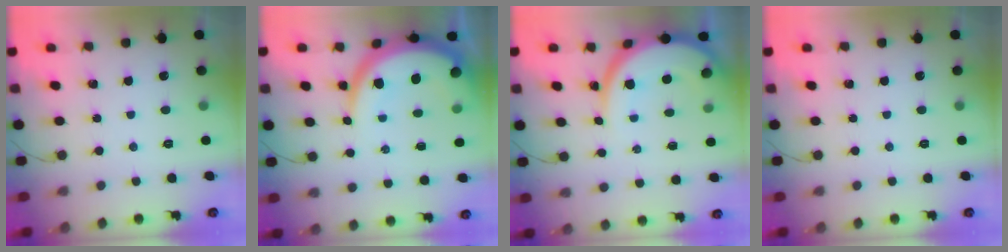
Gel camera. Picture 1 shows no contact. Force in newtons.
{"total": 14.1, "press": 14.0, "slide": 1.4}
{"total": 10.7, "press": 10.7, "slide": 1.0}
{"total": 0.0}